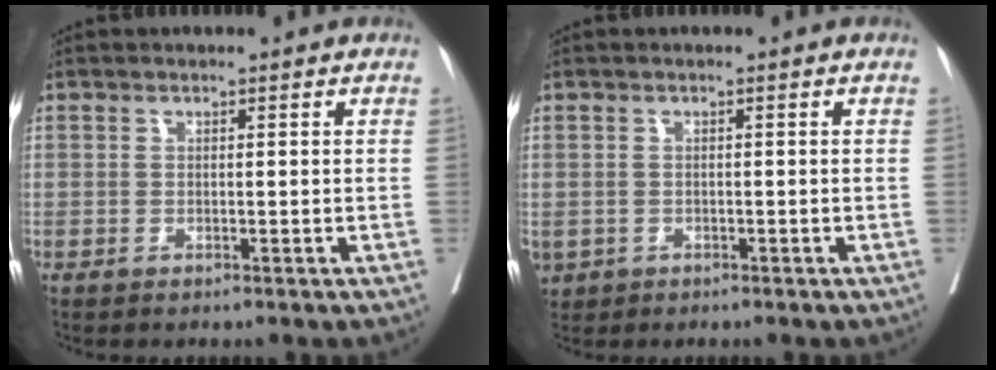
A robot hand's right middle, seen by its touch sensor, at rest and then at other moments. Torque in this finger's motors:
{"motor_torque": [0.71, 0.00, 1.05, 0.21]}